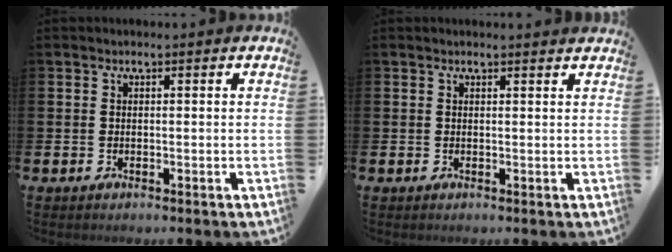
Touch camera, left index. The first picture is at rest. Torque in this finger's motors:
{"motor_torque": [0.24, -0.11, -0.12, -0.02]}